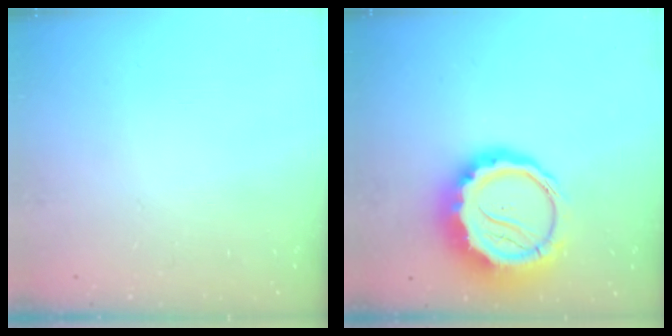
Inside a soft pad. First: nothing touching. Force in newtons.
{"total": 15.0, "press": 14.6, "slide": 3.3}